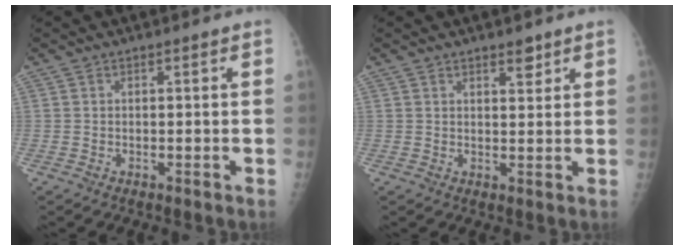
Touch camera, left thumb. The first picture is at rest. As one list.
[{"total": 2.8, "force": [1.9, 1.1, 1.6], "torque": [-0.012, -0.012, 0.029]}]